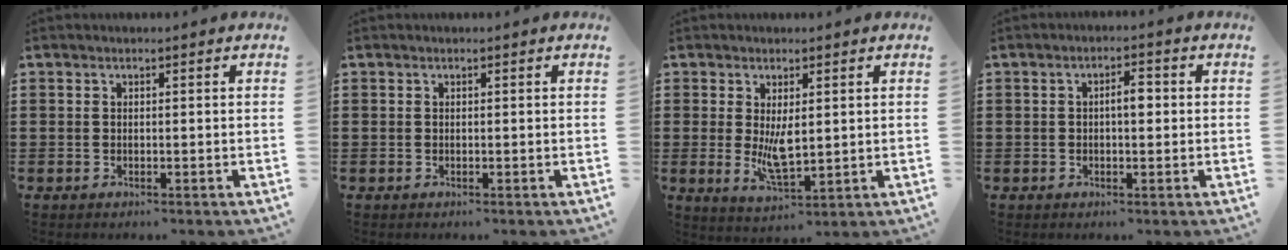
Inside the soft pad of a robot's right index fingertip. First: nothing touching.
{"total": 0.0}
{"total": 4.9, "force": [0.3, 1.9, 4.5], "torque": [-0.073, -0.009, 0.003]}
{"total": 2.9, "force": [0.0, 0.9, 2.8], "torque": [-0.044, 0.001, -0.004]}